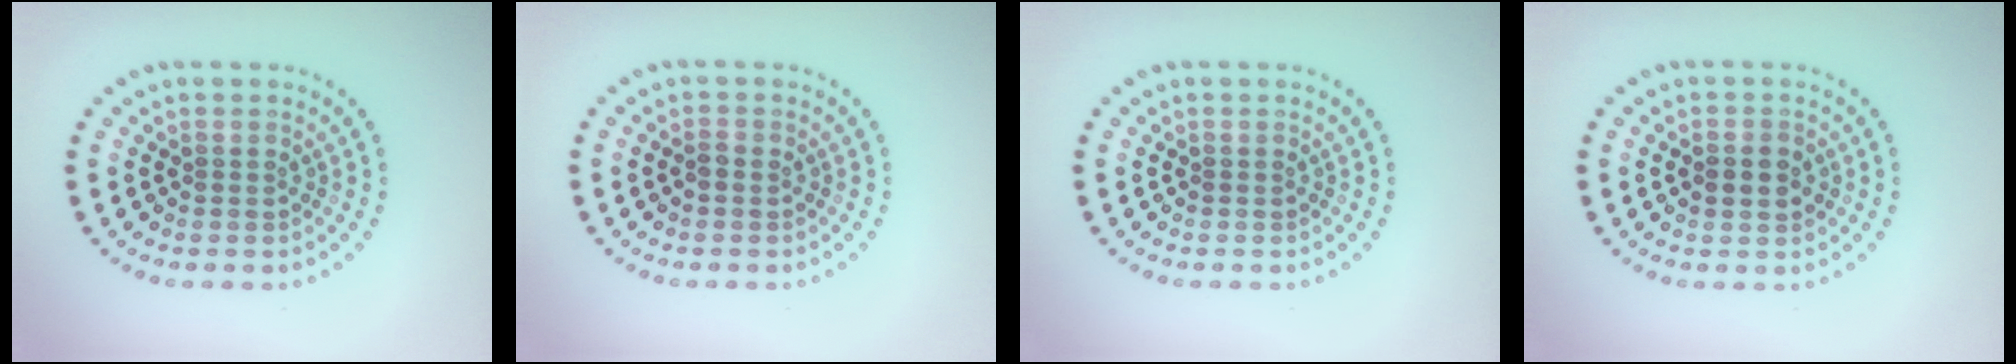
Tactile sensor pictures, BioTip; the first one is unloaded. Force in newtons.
{"total": 0.8, "press": 0.8, "slide": 0.2}
{"total": 0.0}
{"total": 2.4, "press": 2.3, "slide": 0.1}